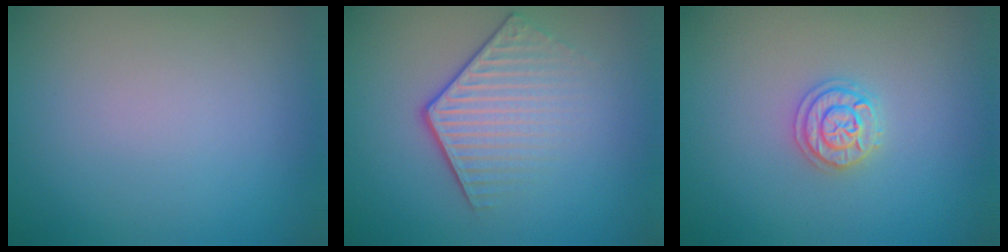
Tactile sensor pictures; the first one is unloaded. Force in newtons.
{"total": 4.2, "press": 2.9, "slide": 3.1}
{"total": 2.0, "press": 2.0, "slide": 0.3}